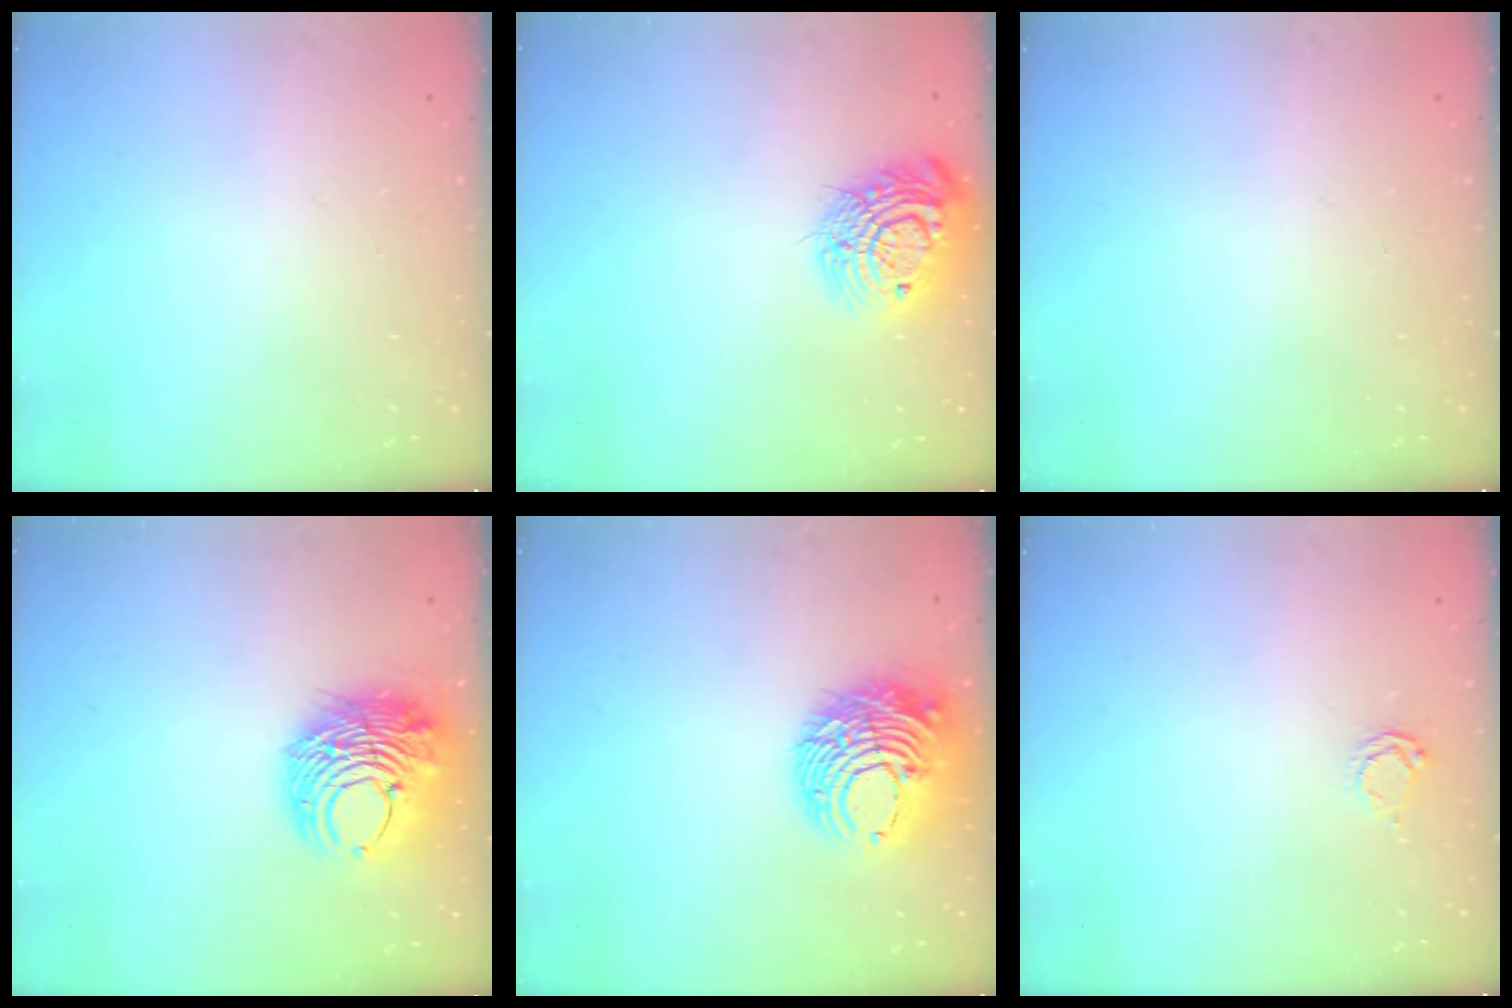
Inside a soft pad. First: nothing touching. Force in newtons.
{"total": 15.4, "press": 15.3, "slide": 1.2}
{"total": 0.0}
{"total": 11.4, "press": 11.4, "slide": 1.3}
{"total": 12.9, "press": 12.8, "slide": 1.5}
{"total": 2.5, "press": 2.4, "slide": 0.3}